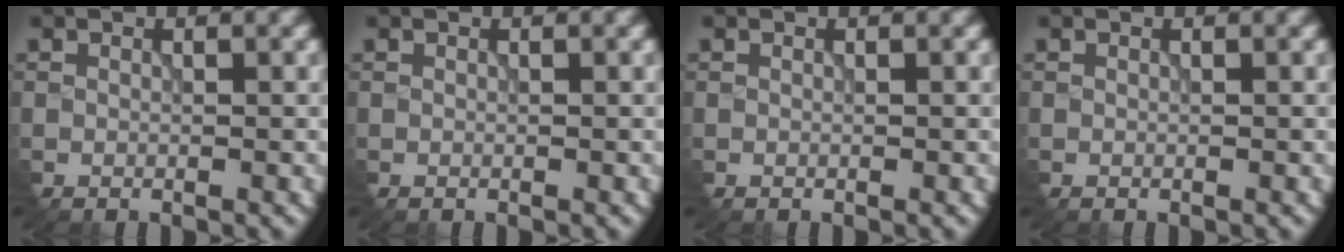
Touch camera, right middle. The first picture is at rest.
{"total": 0.0}
{"total": 0.0}
{"total": 0.0}